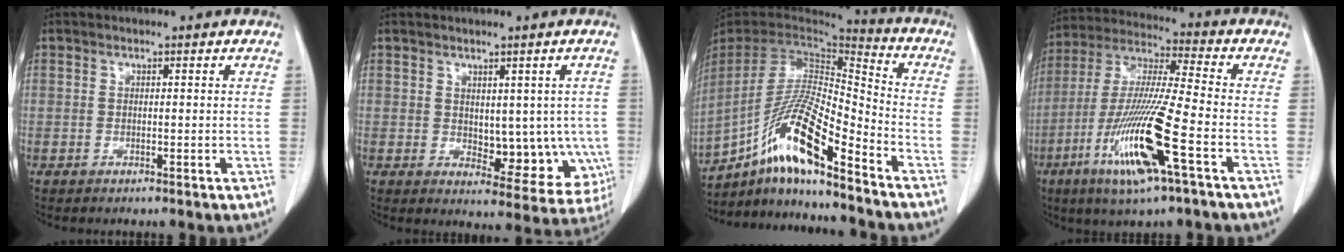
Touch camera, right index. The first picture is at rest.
{"total": 9.7, "force": [-0.8, 5.6, 7.9], "torque": [-0.070, 0.001, 0.005]}
{"total": 17.2, "force": [-11.0, 1.7, 13.1], "torque": [-0.269, -0.011, -0.203]}
{"total": 16.8, "force": [-6.8, 0.5, 15.3], "torque": [-0.319, -0.023, -0.128]}